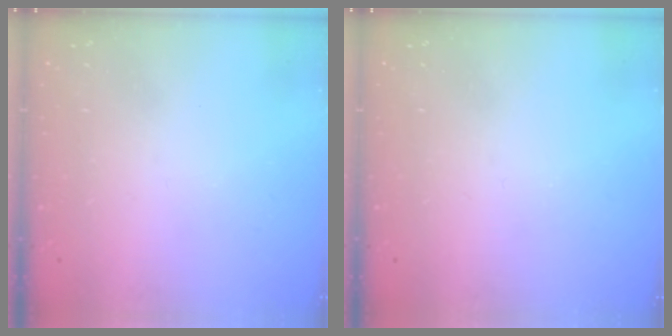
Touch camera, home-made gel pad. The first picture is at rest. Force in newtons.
{"total": 0.0}